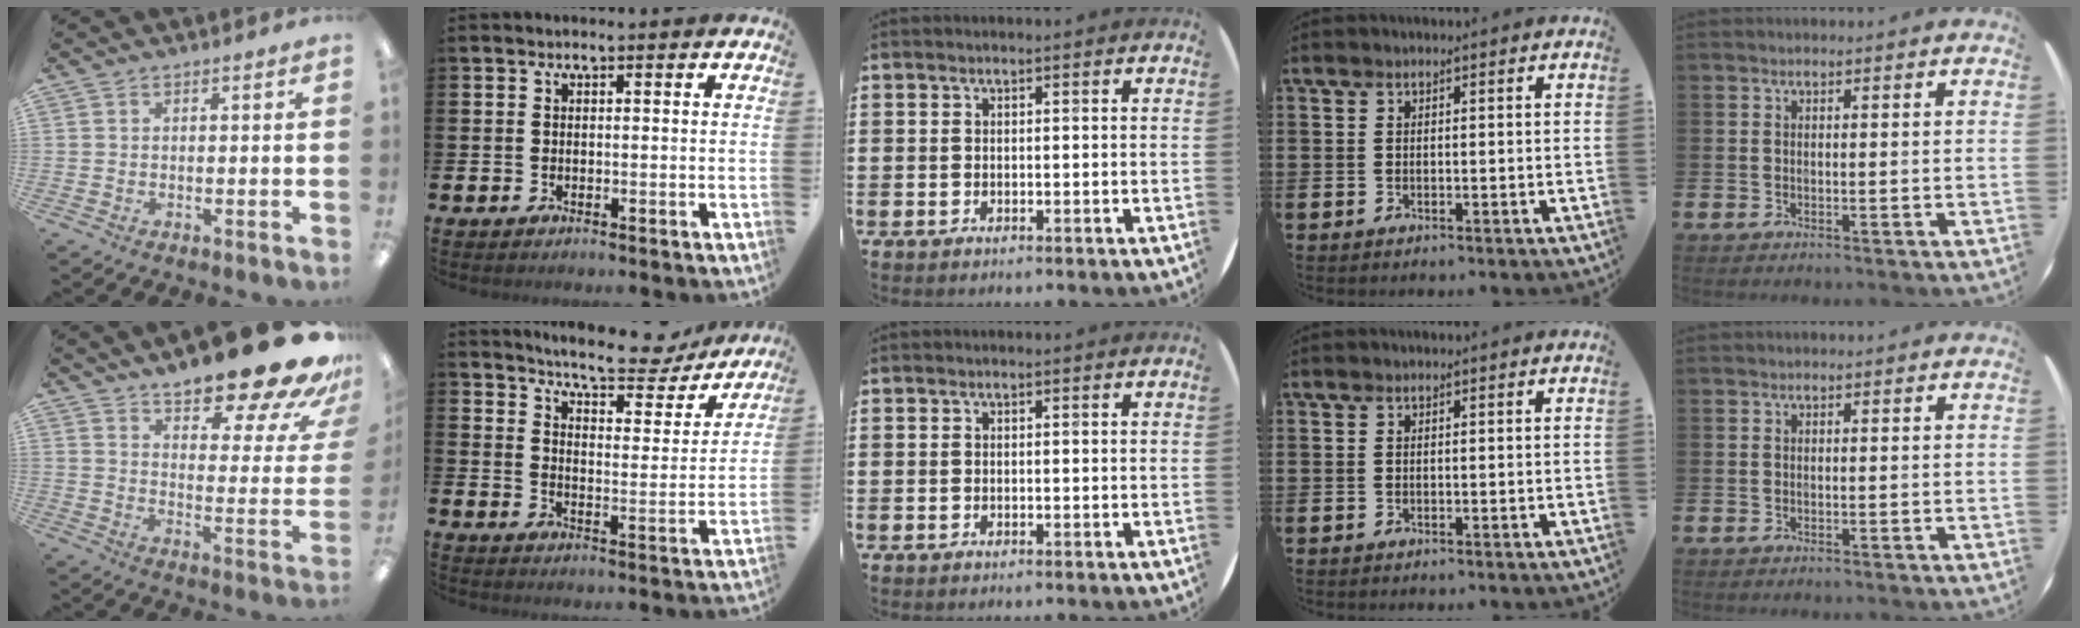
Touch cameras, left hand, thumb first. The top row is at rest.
{"thumb": {"total": 20.2, "force": [15.6, 4.9, 11.8], "torque": [-0.156, -0.115, 0.250]}, "index": {"total": 7.9, "force": [7.4, 1.4, 2.4], "torque": [-0.056, -0.054, 0.125]}}